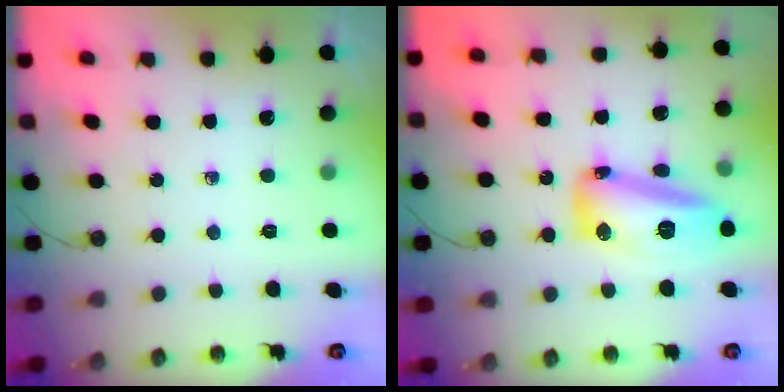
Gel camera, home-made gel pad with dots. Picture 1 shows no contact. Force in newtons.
{"total": 30.4, "press": 21.3, "slide": 21.7}